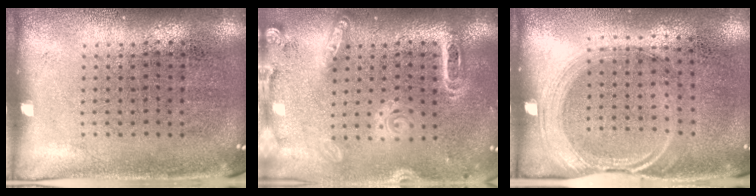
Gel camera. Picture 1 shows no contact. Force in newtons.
{"total": 2.1, "press": 1.8, "slide": 1.0}
{"total": 1.5, "press": 1.3, "slide": 0.8}